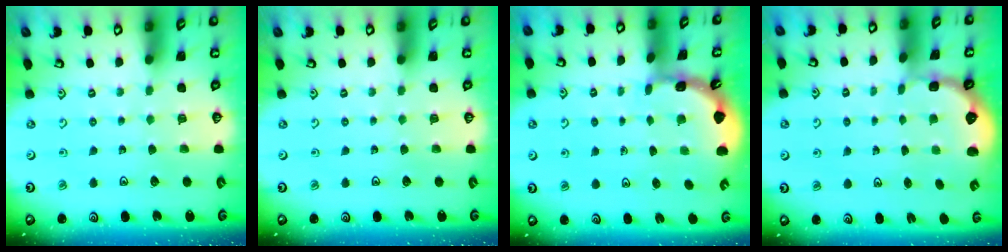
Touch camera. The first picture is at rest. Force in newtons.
{"total": 0.0}
{"total": 1.6, "press": 1.6, "slide": 0.1}
{"total": 2.6, "press": 2.1, "slide": 1.6}